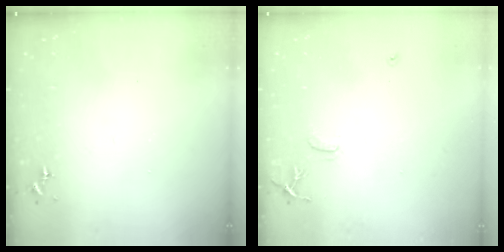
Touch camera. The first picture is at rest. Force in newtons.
{"total": 7.9, "press": 7.9, "slide": 0.7}